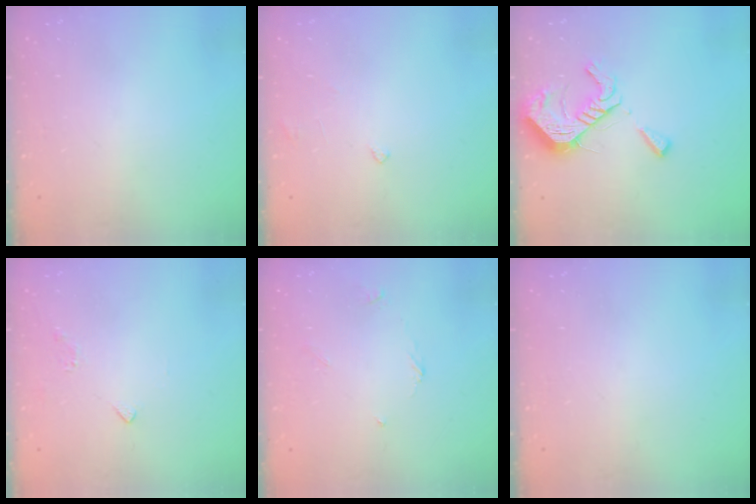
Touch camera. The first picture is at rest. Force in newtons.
{"total": 3.0, "press": 3.0, "slide": 0.2}
{"total": 14.4, "press": 14.3, "slide": 0.5}
{"total": 2.4, "press": 2.3, "slide": 0.6}
{"total": 3.4, "press": 3.4, "slide": 0.4}
{"total": 0.0}